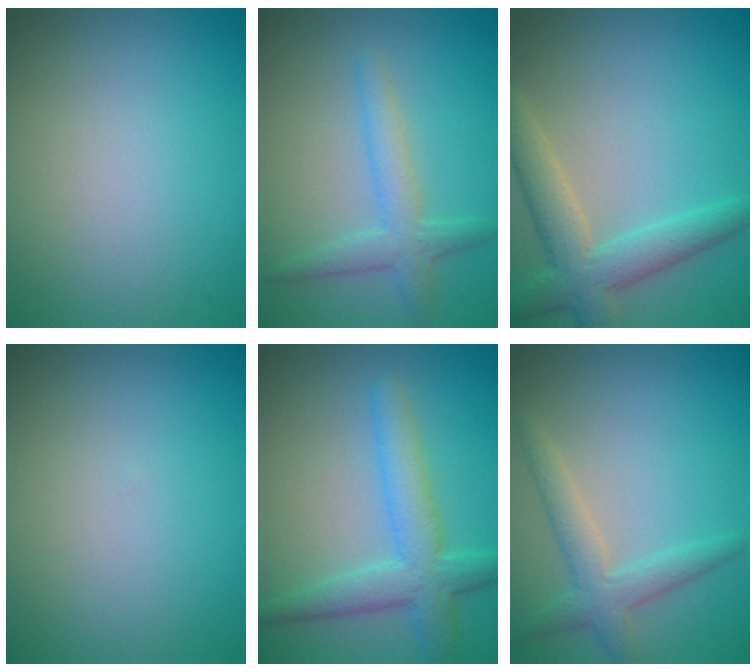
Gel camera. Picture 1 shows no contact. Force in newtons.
{"total": 3.0, "press": 3.0, "slide": 0.0}
{"total": 4.8, "press": 4.8, "slide": 0.1}
{"total": 0.0}
{"total": 4.5, "press": 4.5, "slide": 0.1}
{"total": 3.1, "press": 3.1, "slide": 0.1}